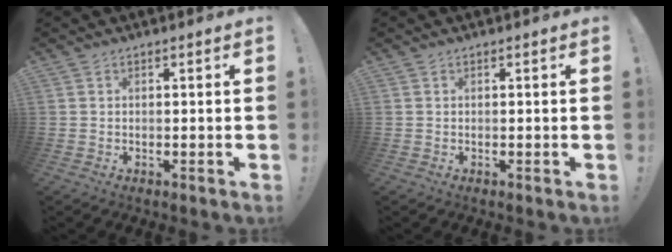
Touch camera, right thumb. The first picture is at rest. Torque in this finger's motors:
{"motor_torque": [0.00, 0.00, 0.00, 0.00, 0.00]}